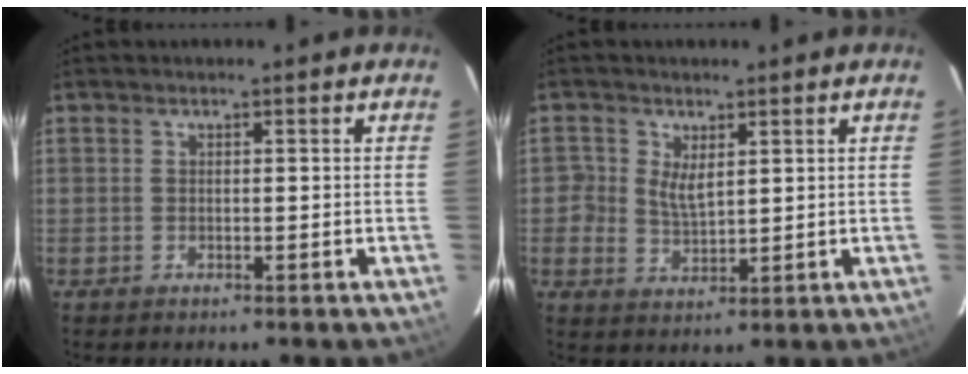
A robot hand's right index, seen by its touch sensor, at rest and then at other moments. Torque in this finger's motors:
{"motor_torque": [0.09, 0.09, 0.01, 0.04]}